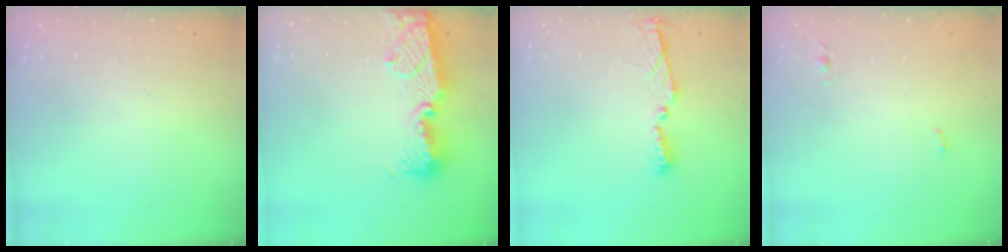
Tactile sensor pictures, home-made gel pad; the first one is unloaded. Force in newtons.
{"total": 12.9, "press": 12.8, "slide": 1.2}
{"total": 4.0, "press": 4.0, "slide": 0.5}
{"total": 3.4, "press": 3.2, "slide": 1.1}